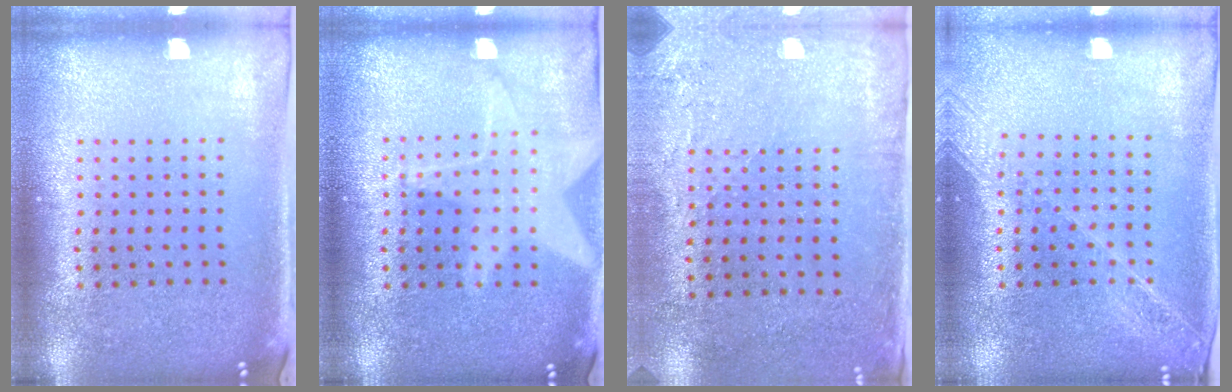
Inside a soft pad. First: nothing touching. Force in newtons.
{"total": 1.3, "press": 1.2, "slide": 0.4}
{"total": 2.8, "press": 2.3, "slide": 1.6}
{"total": 1.6, "press": 1.4, "slide": 0.8}